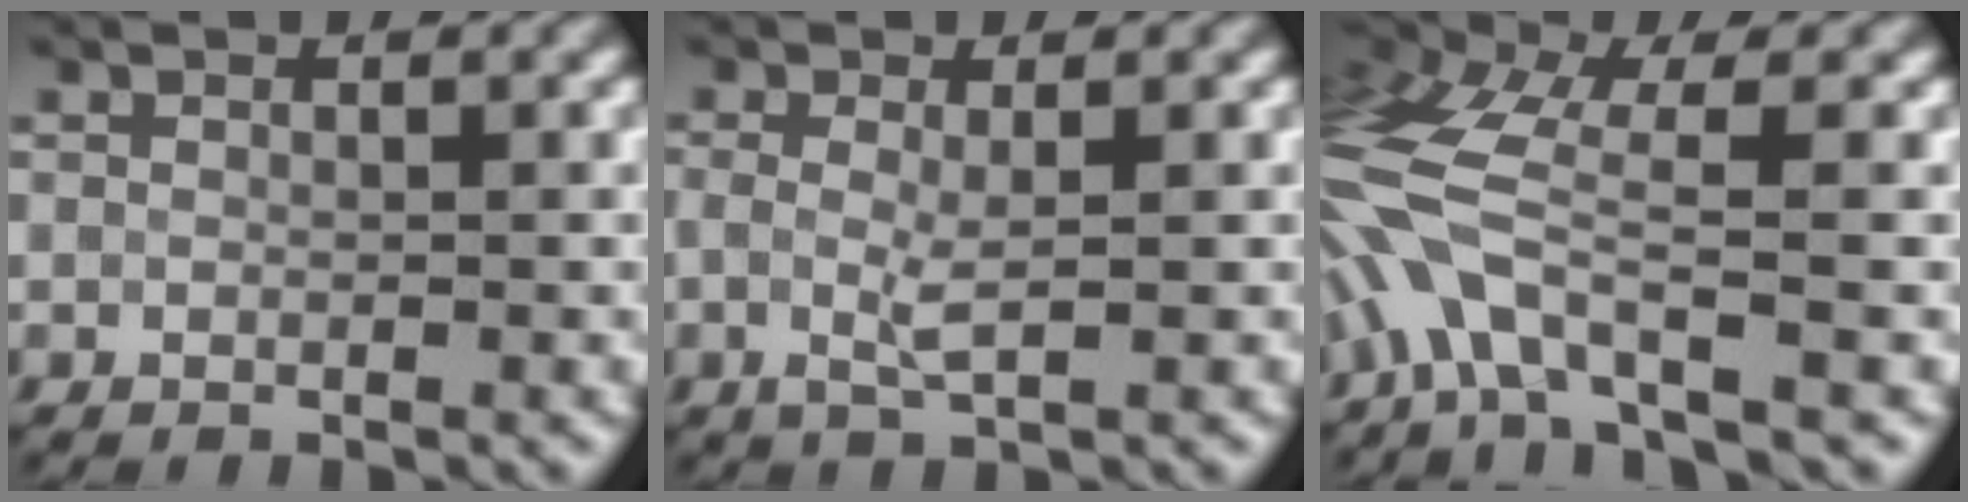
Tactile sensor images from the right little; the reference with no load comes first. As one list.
[{"total": 1.6, "force": [-0.1, 0.2, 1.6], "torque": [-0.037, -0.005, 0.001]}, {"total": 6.0, "force": [-2.4, 1.9, 5.2], "torque": [-0.120, 0.008, -0.059]}]